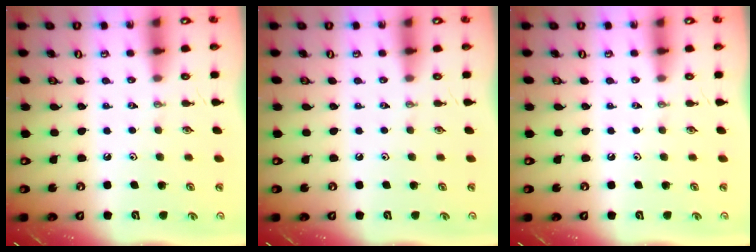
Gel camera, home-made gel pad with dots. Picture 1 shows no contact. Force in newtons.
{"total": 0.0}
{"total": 0.0}